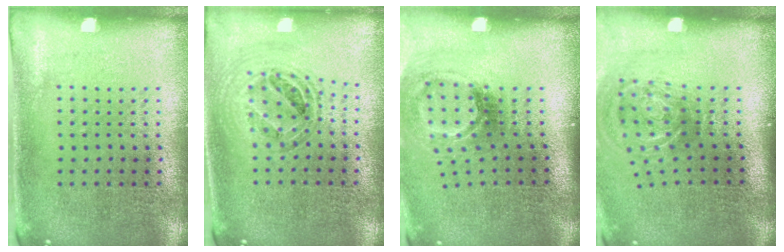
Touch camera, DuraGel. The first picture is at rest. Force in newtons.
{"total": 0.9, "press": 0.9, "slide": 0.1}
{"total": 1.9, "press": 1.2, "slide": 1.5}
{"total": 2.2, "press": 1.4, "slide": 1.7}